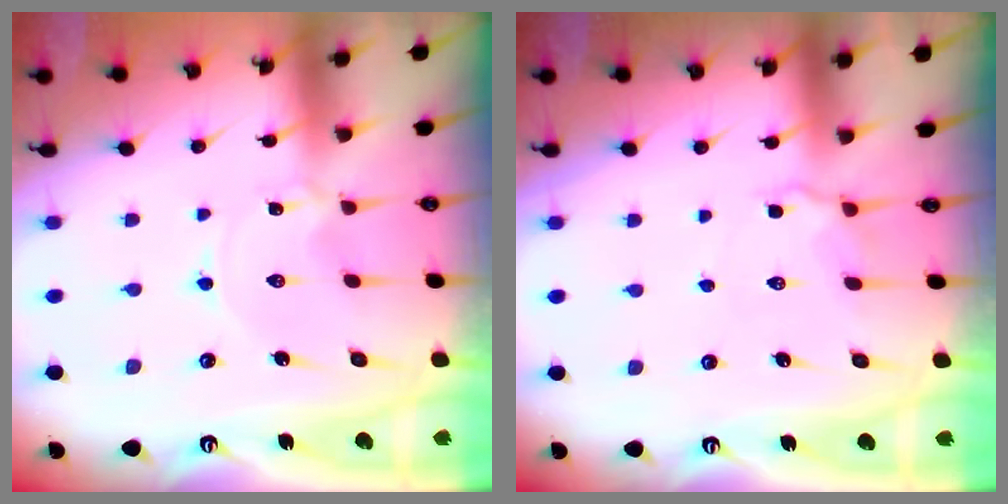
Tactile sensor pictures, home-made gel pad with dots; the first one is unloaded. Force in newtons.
{"total": 5.3, "press": 5.1, "slide": 1.3}